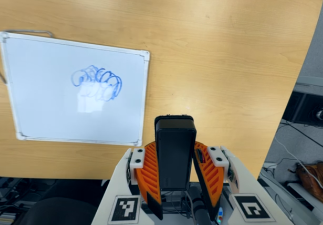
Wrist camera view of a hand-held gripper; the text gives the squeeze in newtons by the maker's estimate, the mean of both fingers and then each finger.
{"total": 7.0, "left": 5.7, "right": 8.3}